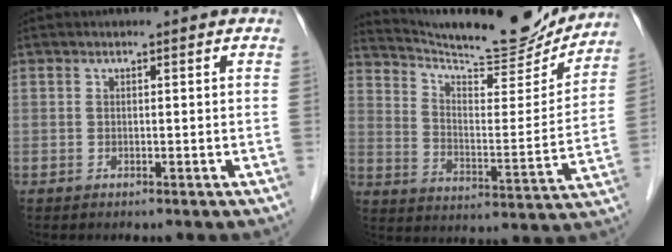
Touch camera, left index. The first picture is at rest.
{"total": 20.9, "force": [19.5, 2.4, 7.1], "torque": [-0.121, -0.033, 0.278]}